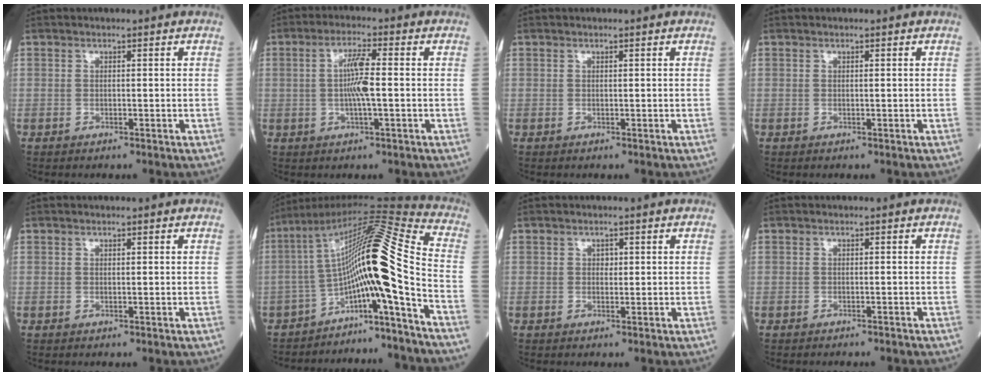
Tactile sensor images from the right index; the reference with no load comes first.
{"total": 5.5, "force": [-0.1, 0.3, 5.5], "torque": [-0.106, 0.003, -0.005]}
{"total": 0.0}
{"total": 0.0}
{"total": 0.0}
{"total": 15.6, "force": [-7.3, -1.2, 13.8], "torque": [-0.224, 0.042, -0.122]}
{"total": 0.9, "force": [0.2, 0.7, 0.5], "torque": [-0.006, 0.001, 0.003]}
{"total": 2.1, "force": [-2.0, 0.1, 0.6], "torque": [-0.011, -0.002, -0.024]}